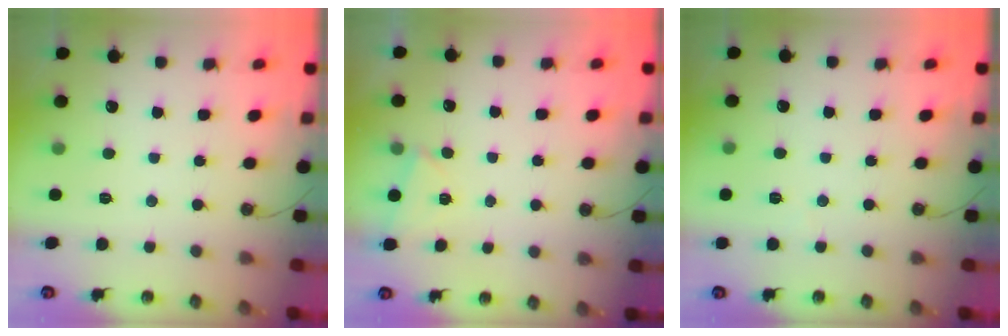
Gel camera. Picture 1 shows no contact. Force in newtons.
{"total": 2.6, "press": 1.5, "slide": 2.1}
{"total": 3.3, "press": 2.5, "slide": 2.2}